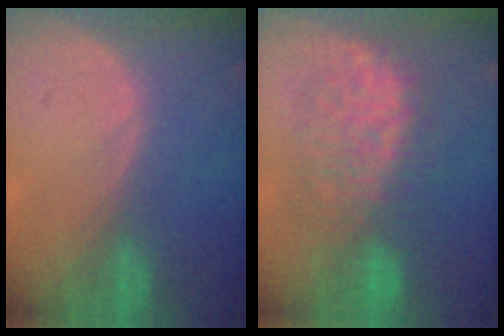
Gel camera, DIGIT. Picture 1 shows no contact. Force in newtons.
{"total": 9.1, "press": 8.9, "slide": 1.7}